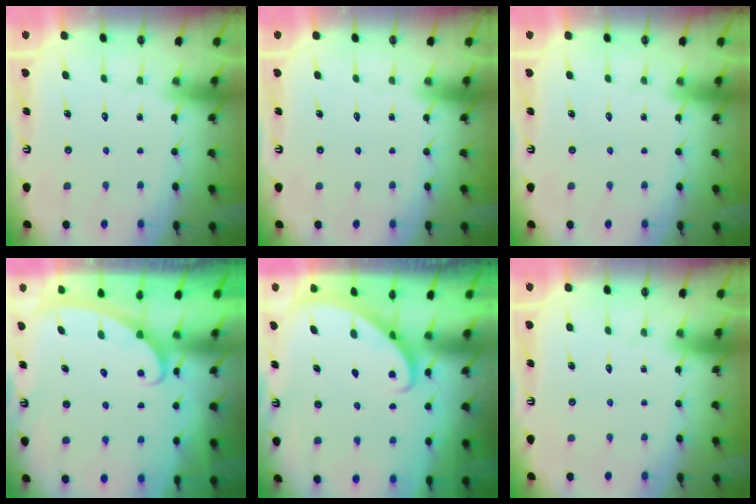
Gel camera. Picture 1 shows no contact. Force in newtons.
{"total": 0.0}
{"total": 0.0}
{"total": 2.4, "press": 2.4, "slide": 0.4}
{"total": 2.6, "press": 2.6, "slide": 0.3}
{"total": 0.0}